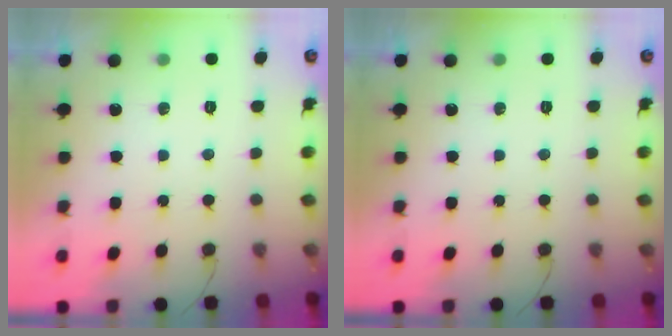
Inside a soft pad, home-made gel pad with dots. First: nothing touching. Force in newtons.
{"total": 0.0}